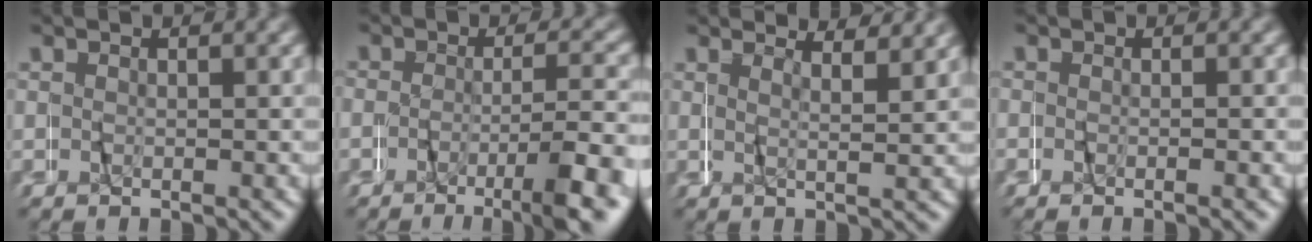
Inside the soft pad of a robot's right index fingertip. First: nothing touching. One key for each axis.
{"total": 5.4, "fx": -3.7, "fy": 0.5, "fz": 3.9, "tx": -0.057, "ty": -0.004, "tz": -0.062}
{"total": 1.8, "fx": 1.2, "fy": -0.9, "fz": 1.0, "tx": -0.030, "ty": 0.003, "tz": 0.021}
{"total": 0.9, "fx": -0.9, "fy": -0.3, "fz": 0.2, "tx": -0.014, "ty": -0.004, "tz": -0.016}